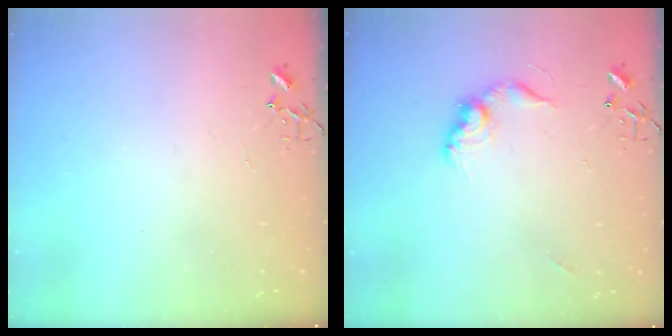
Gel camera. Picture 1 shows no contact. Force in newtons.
{"total": 11.4, "press": 11.4, "slide": 0.7}